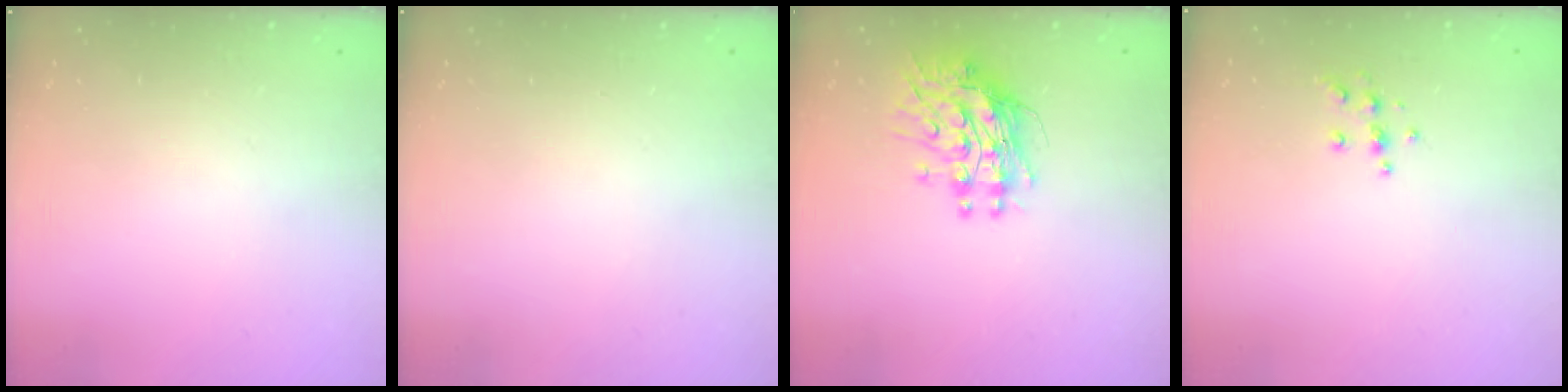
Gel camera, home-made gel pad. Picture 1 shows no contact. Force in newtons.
{"total": 0.0}
{"total": 11.4, "press": 11.3, "slide": 1.0}
{"total": 6.2, "press": 6.2, "slide": 0.6}